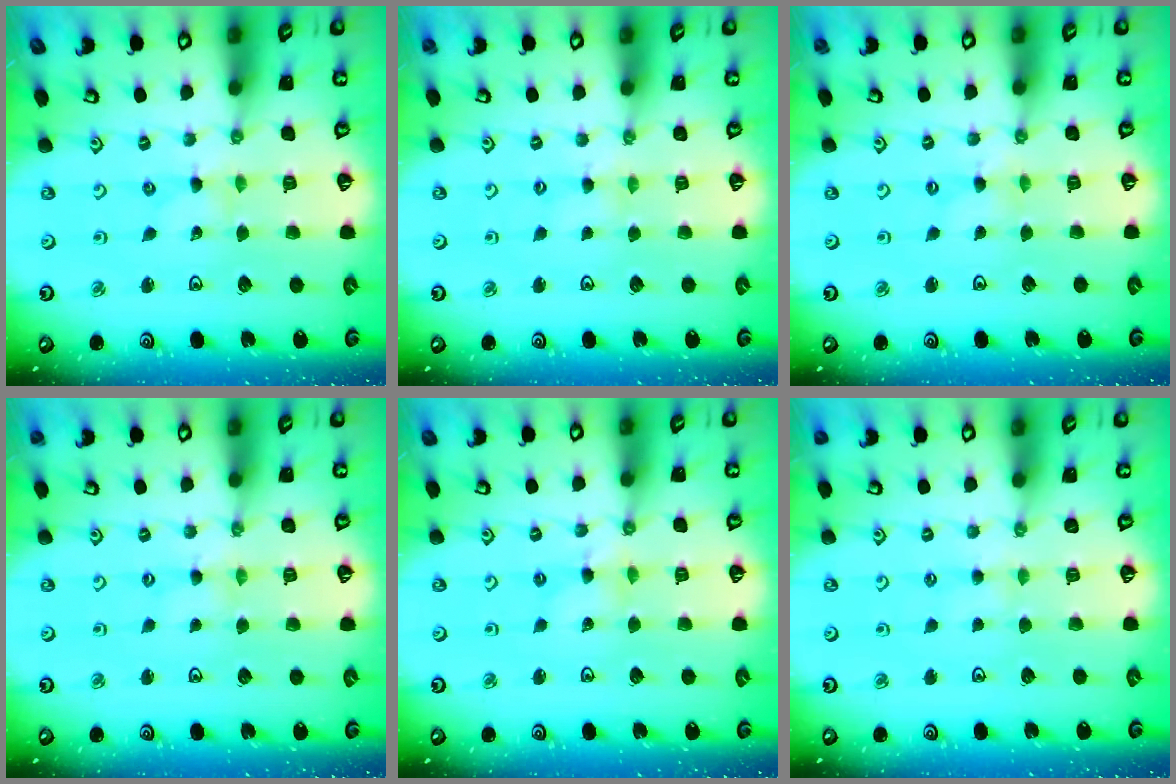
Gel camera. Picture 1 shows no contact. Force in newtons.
{"total": 1.7, "press": 1.7, "slide": 0.4}
{"total": 0.0}
{"total": 1.2, "press": 1.1, "slide": 0.2}
{"total": 2.0, "press": 2.0, "slide": 0.3}
{"total": 2.1, "press": 2.0, "slide": 0.4}